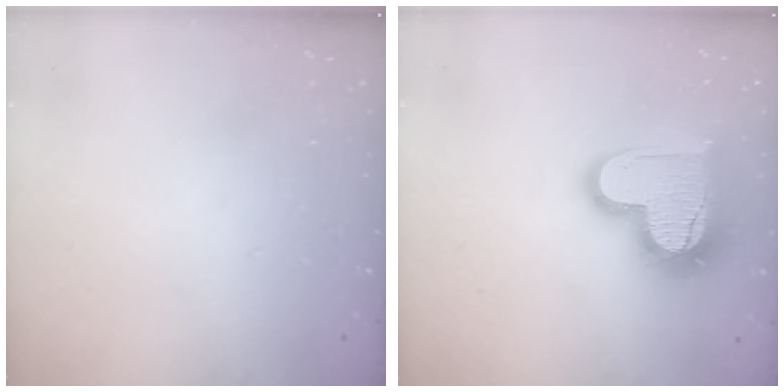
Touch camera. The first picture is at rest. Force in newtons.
{"total": 17.8, "press": 17.7, "slide": 1.5}